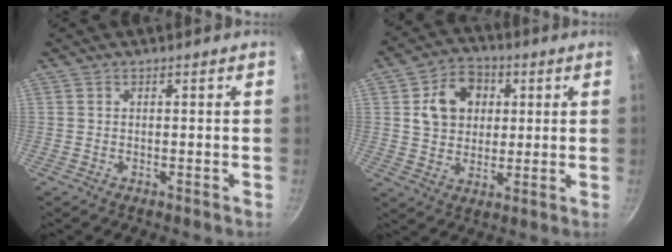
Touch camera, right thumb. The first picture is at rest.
{"total": 9.8, "force": [2.4, 7.8, 5.4], "torque": [-0.063, 0.005, 0.036]}